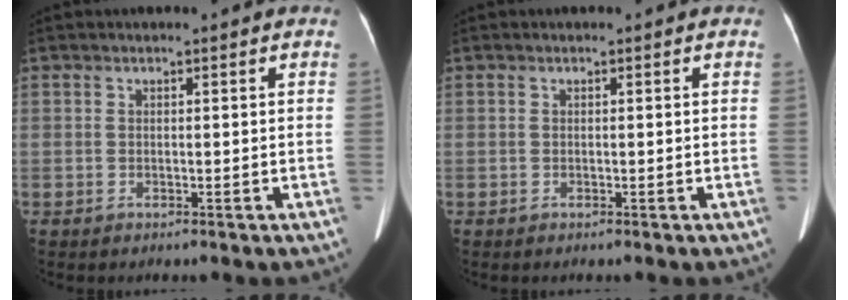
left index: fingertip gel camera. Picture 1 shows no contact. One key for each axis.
{"total": 0.0}